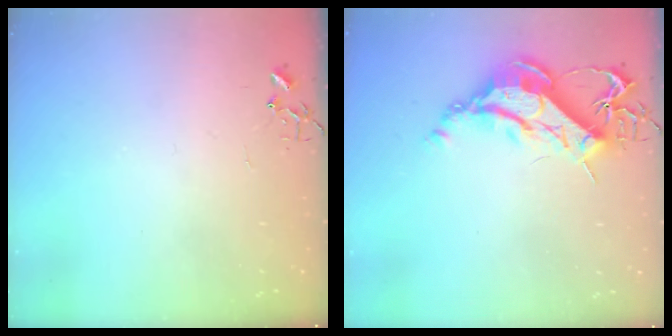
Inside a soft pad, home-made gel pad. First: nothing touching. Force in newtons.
{"total": 14.2, "press": 14.1, "slide": 1.5}